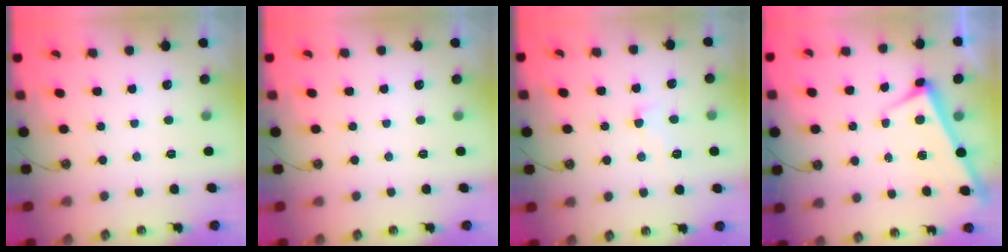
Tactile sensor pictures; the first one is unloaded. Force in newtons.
{"total": 0.0}
{"total": 0.7, "press": 0.0, "slide": 0.7}
{"total": 2.8, "press": 2.8, "slide": 0.5}